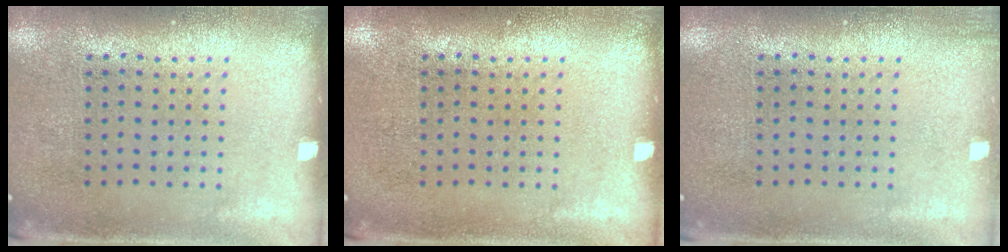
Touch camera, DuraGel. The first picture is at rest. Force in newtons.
{"total": 0.0}
{"total": 0.7, "press": 0.7, "slide": 0.0}